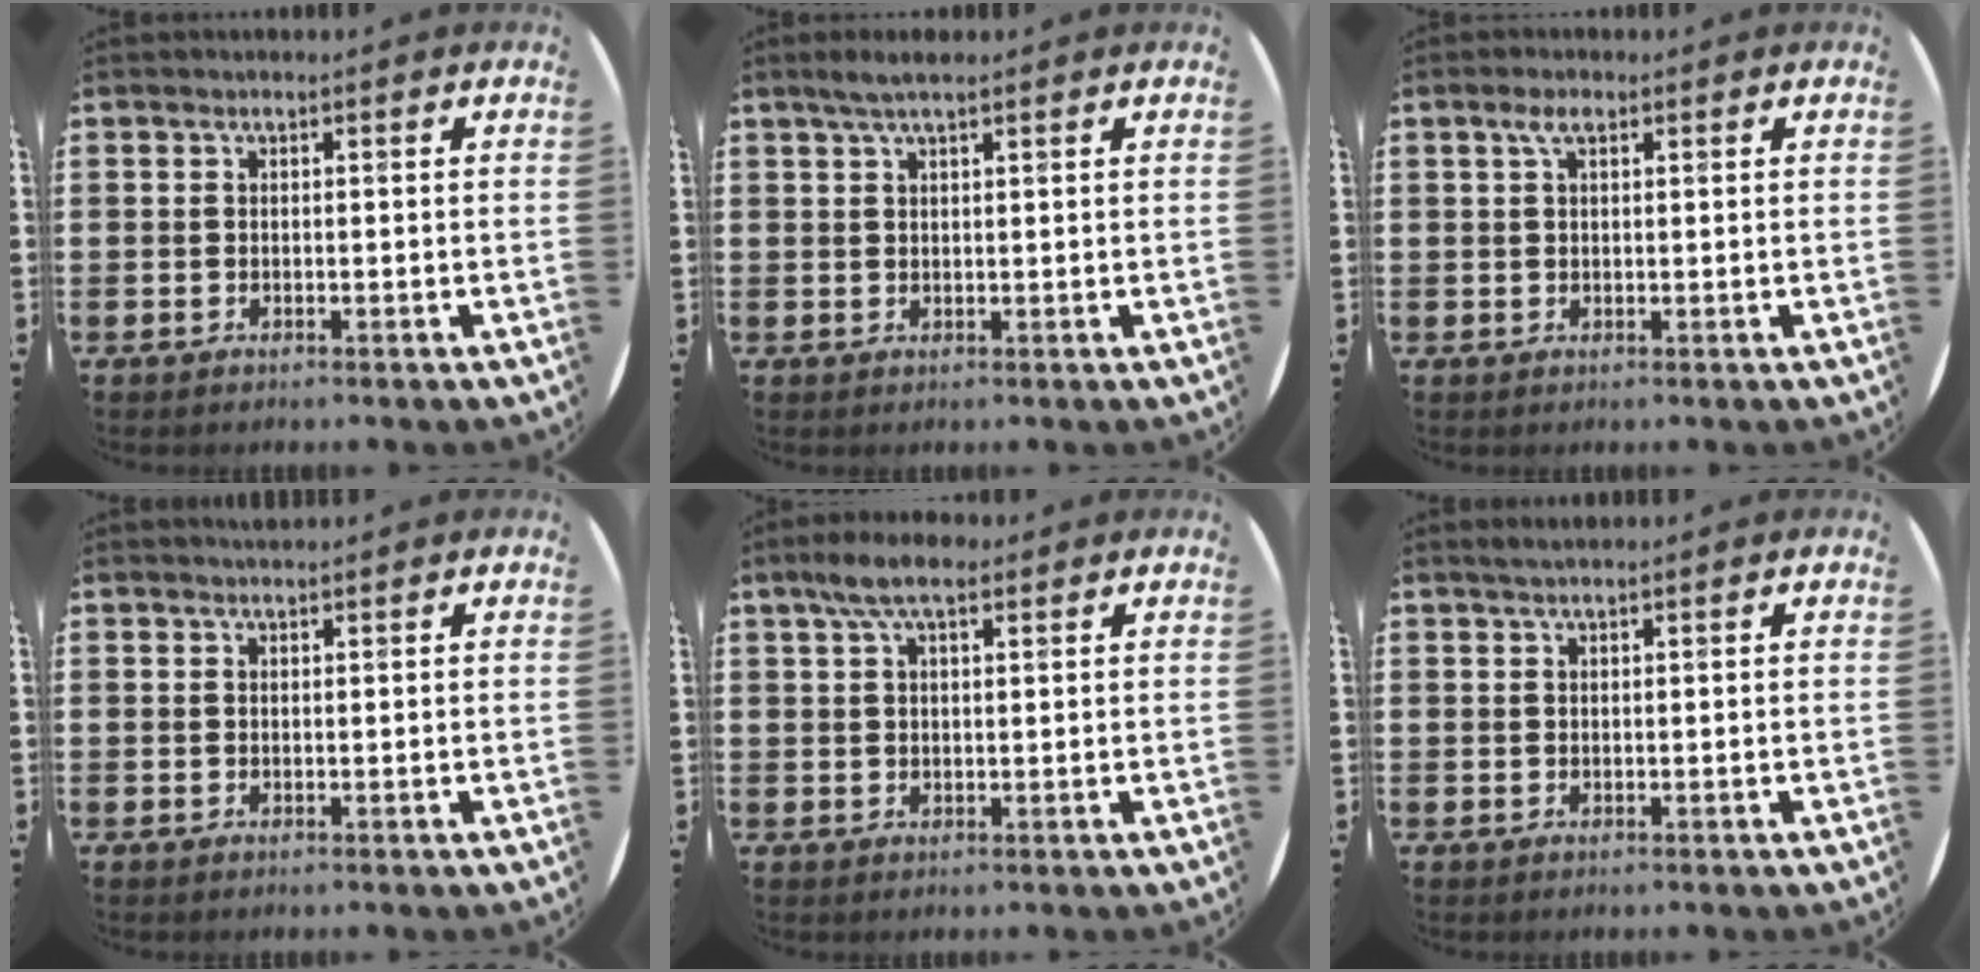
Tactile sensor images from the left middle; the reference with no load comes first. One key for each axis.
{"total": 2.3, "fx": 1.7, "fy": 0.2, "fz": 1.5, "tx": -0.031, "ty": 0.005, "tz": 0.030}
{"total": 2.2, "fx": 1.2, "fy": 0.9, "fz": 1.6, "tx": -0.036, "ty": 0.007, "tz": 0.020}
{"total": 0.7, "fx": 0.7, "fy": 0.0, "fz": 0.0, "tx": -0.001, "ty": 0.000, "tz": 0.014}
{"total": 5.4, "fx": 3.5, "fy": 2.0, "fz": 3.6, "tx": -0.071, "ty": 0.006, "tz": 0.062}
{"total": 1.0, "fx": 0.9, "fy": 0.0, "fz": 0.5, "tx": -0.009, "ty": 0.002, "tz": 0.016}